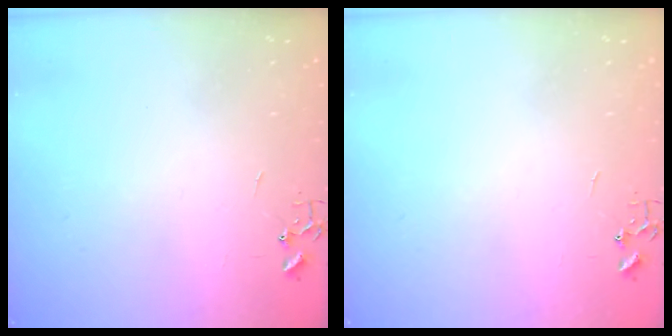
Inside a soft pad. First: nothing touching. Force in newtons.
{"total": 0.0}